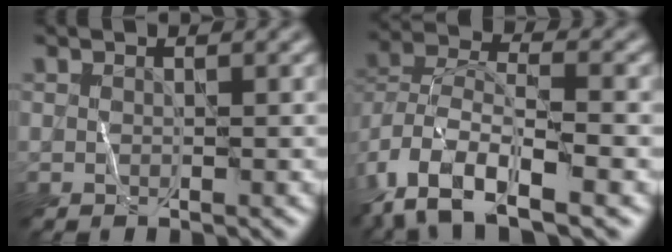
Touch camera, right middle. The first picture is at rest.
{"total": 10.7, "force": [-6.1, 4.6, 7.6], "torque": [-0.148, -0.004, -0.118]}